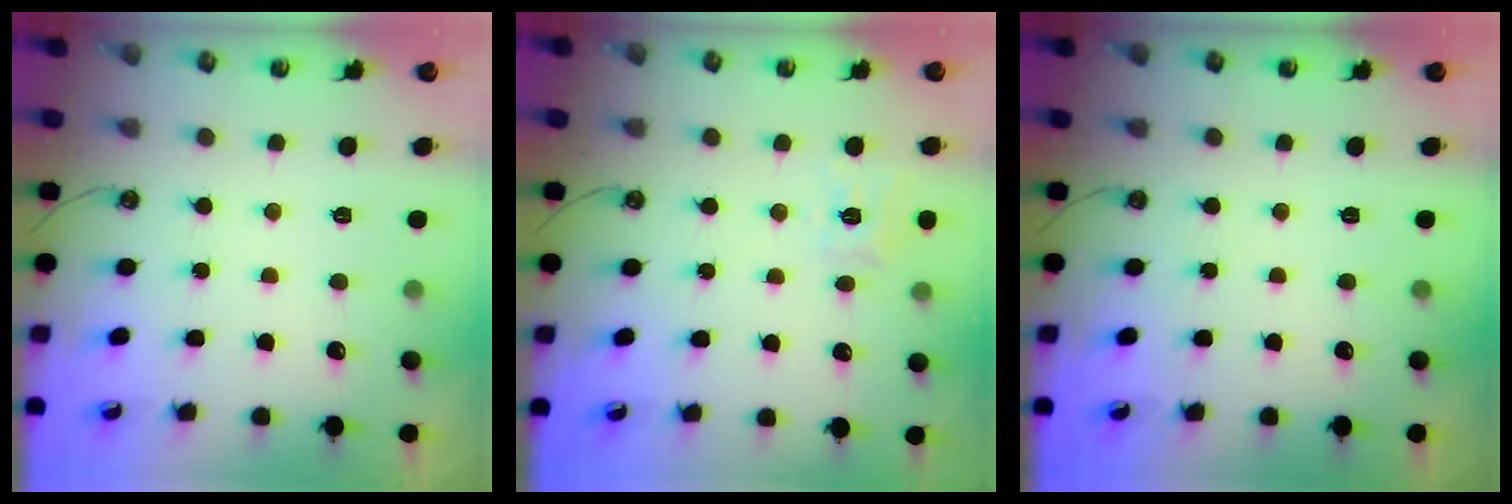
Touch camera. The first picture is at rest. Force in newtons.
{"total": 8.9, "press": 8.9, "slide": 1.1}
{"total": 0.0}